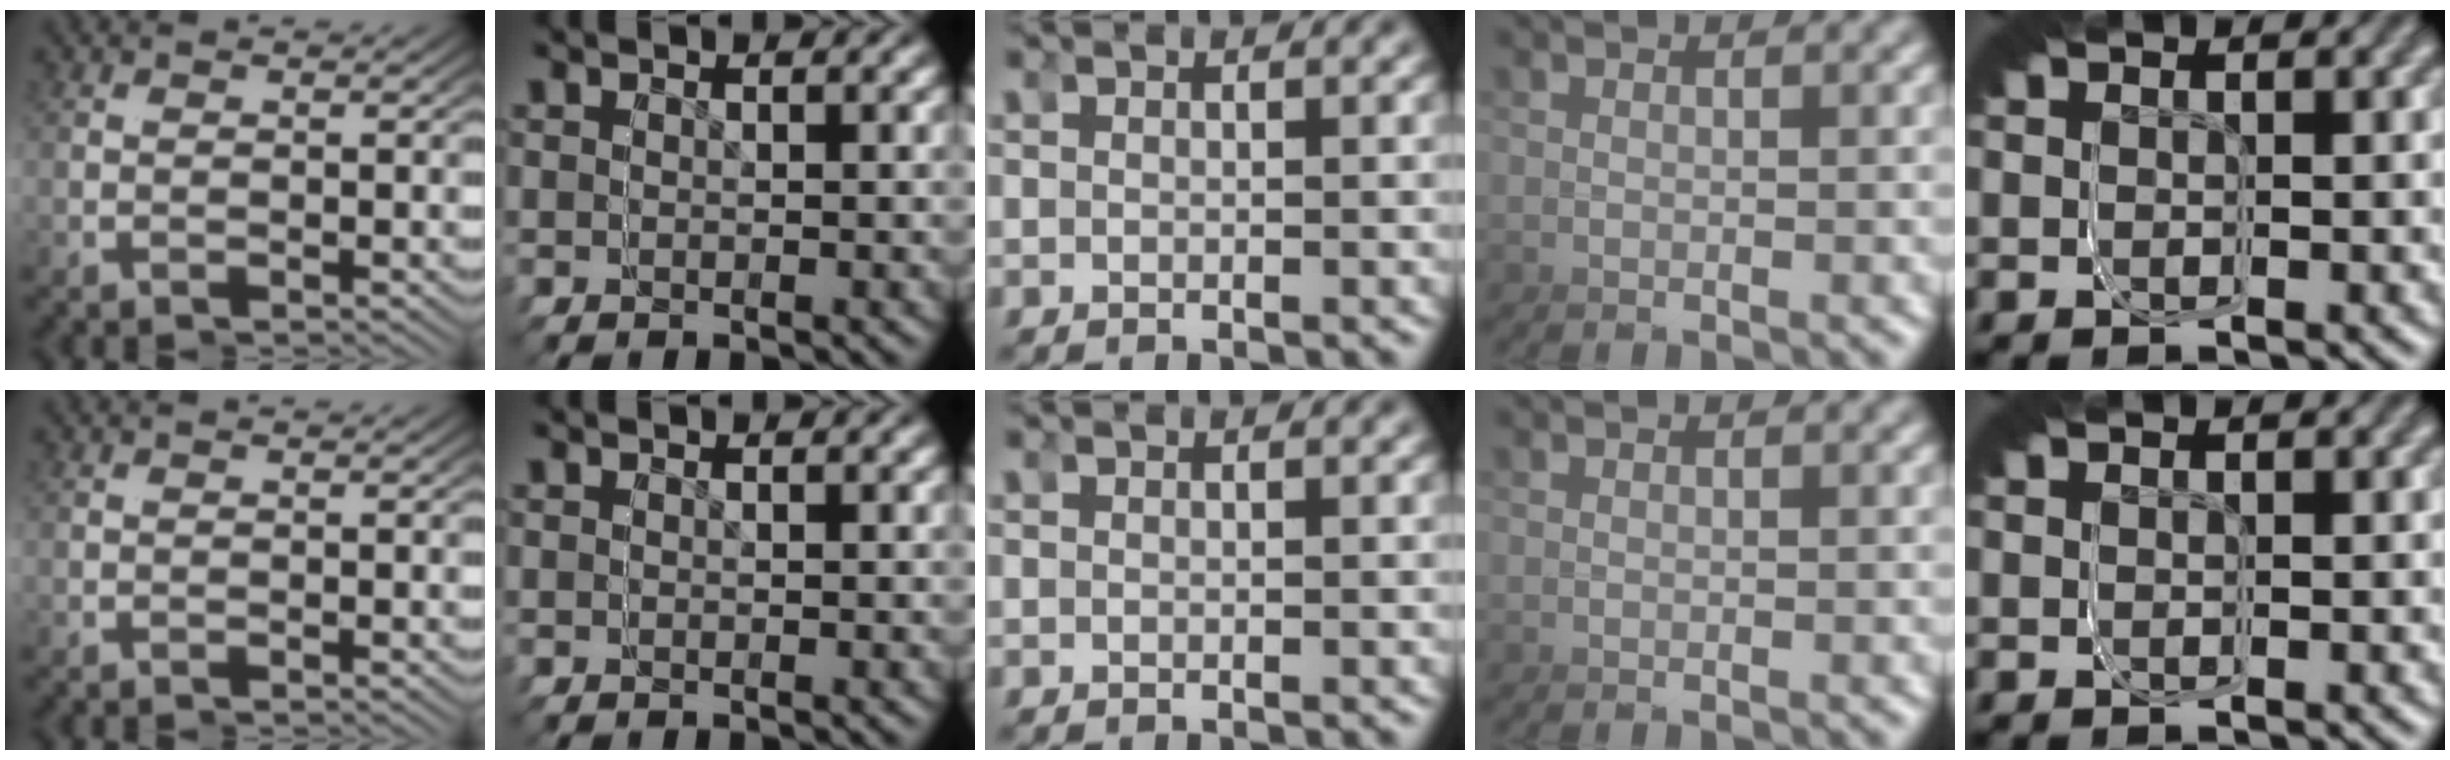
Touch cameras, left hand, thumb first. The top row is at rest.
{}